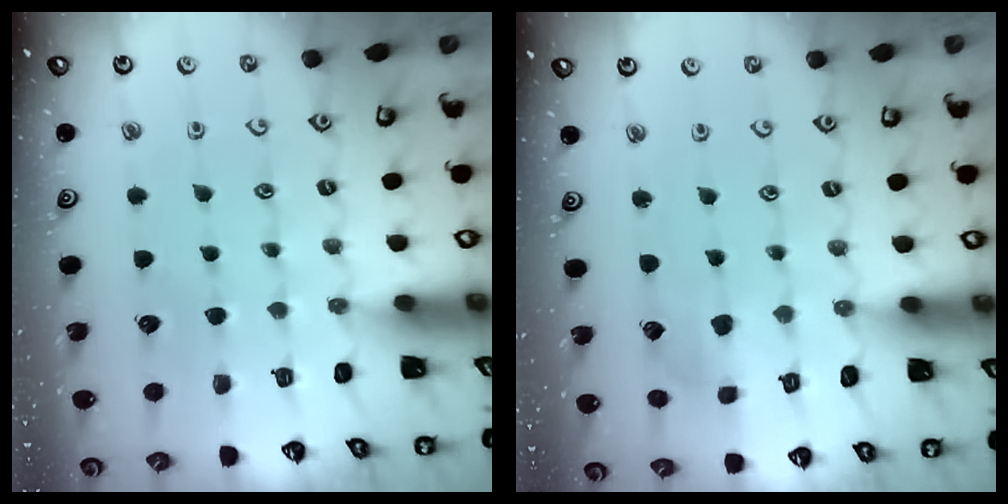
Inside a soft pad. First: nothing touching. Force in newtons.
{"total": 2.9, "press": 2.8, "slide": 0.7}